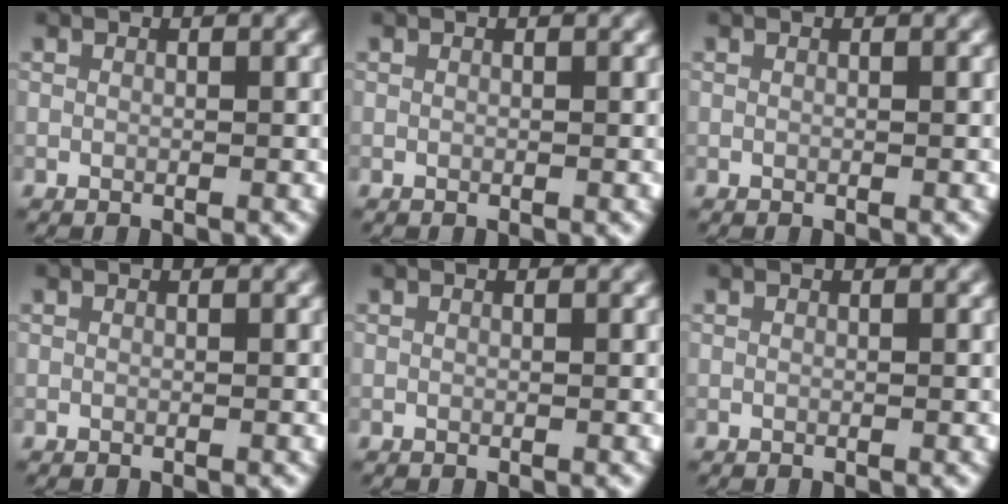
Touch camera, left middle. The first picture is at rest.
{"total": 0.0}
{"total": 0.0}
{"total": 0.0}
{"total": 0.0}
{"total": 0.0}